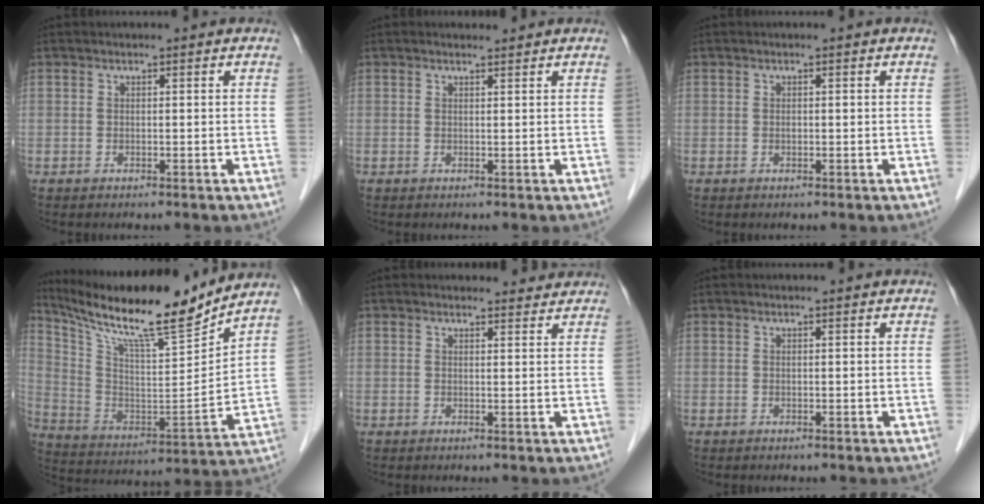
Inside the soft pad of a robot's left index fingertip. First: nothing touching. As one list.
[{"total": 0.9, "force": [0.8, 0.1, 0.1], "torque": [-0.012, 0.001, 0.014]}, {"total": 0.6, "force": [0.0, 0.3, 0.5], "torque": [-0.009, 0.001, 0.001]}, {"total": 20.4, "force": [17.9, 0.5, 9.8], "torque": [-0.185, -0.028, 0.301]}, {"total": 2.9, "force": [2.8, 0.8, -0.1], "torque": [-0.003, 0.001, 0.027]}, {"total": 0.0}]